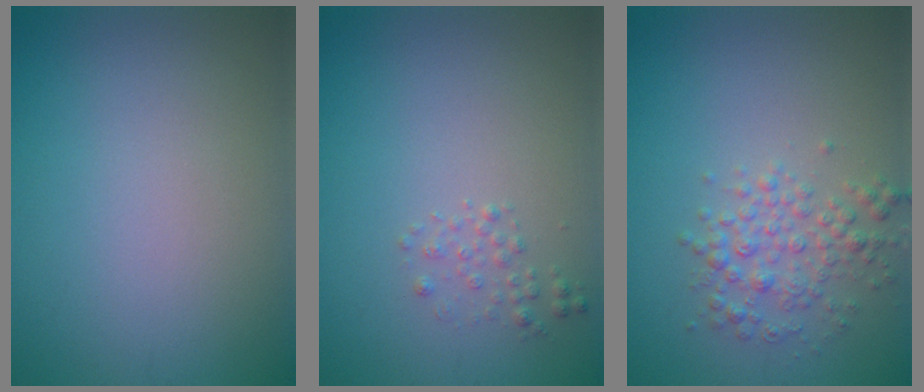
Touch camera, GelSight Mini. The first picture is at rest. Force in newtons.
{"total": 1.0, "press": 1.0, "slide": 0.1}
{"total": 2.8, "press": 2.8, "slide": 0.0}